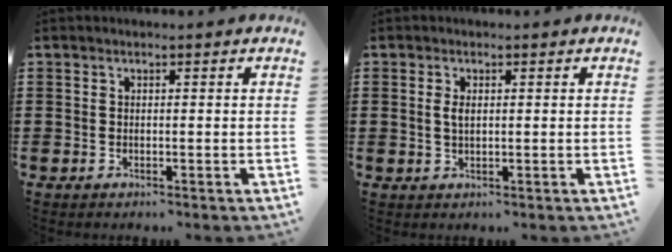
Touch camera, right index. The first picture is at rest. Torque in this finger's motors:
{"motor_torque": [1.22, 0.92, 0.17, 0.05]}